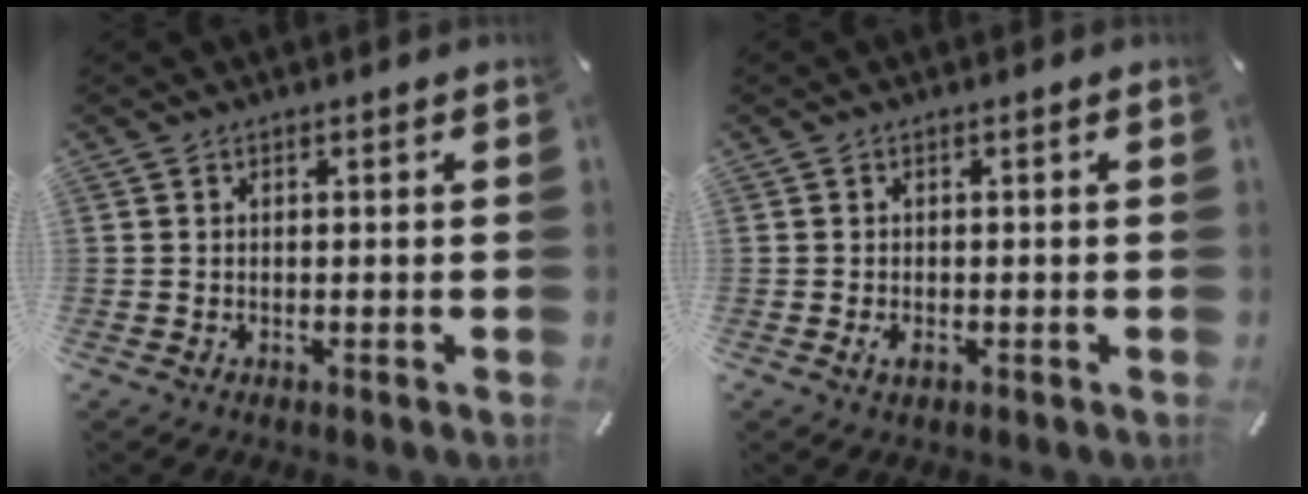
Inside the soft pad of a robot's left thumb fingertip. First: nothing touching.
{"total": 1.6, "force": [-0.7, 0.8, 1.3], "torque": [-0.029, -0.004, -0.013]}